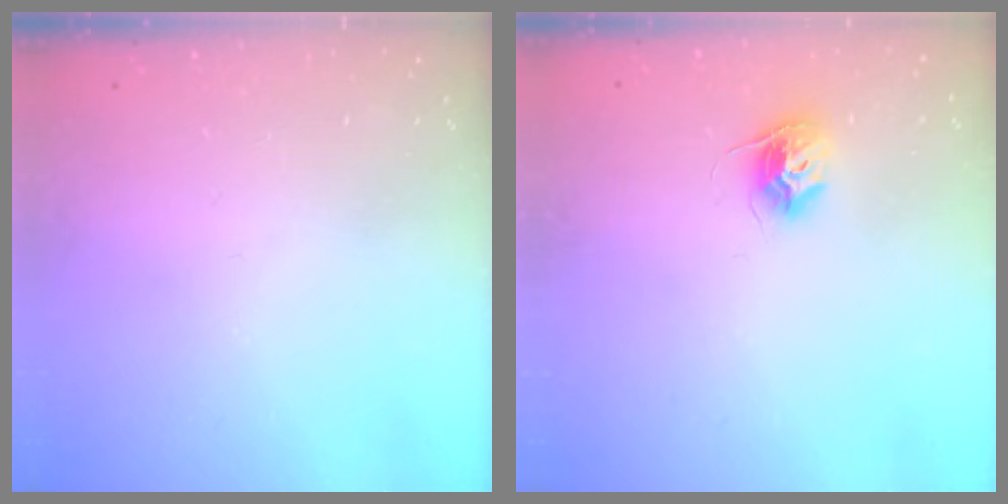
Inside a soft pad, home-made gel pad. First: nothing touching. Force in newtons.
{"total": 9.3, "press": 9.3, "slide": 0.5}